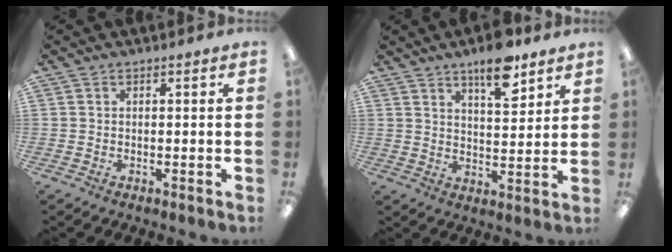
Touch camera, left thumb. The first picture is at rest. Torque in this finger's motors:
{"motor_torque": [0.48, 0.06, 0.71, -0.77, 0.06]}